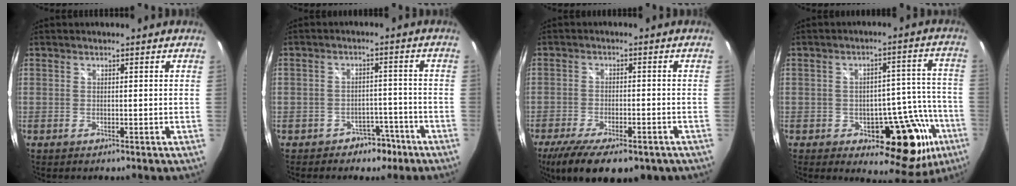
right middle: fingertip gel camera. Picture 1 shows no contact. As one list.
[{"total": 4.7, "force": [-3.2, 3.5, 0.6], "torque": [-0.008, 0.032, -0.032]}, {"total": 15.3, "force": [-10.3, 6.0, 9.6], "torque": [-0.197, -0.046, -0.152]}, {"total": 15.6, "force": [-6.8, 8.9, 10.9], "torque": [-0.120, 0.015, -0.076]}]